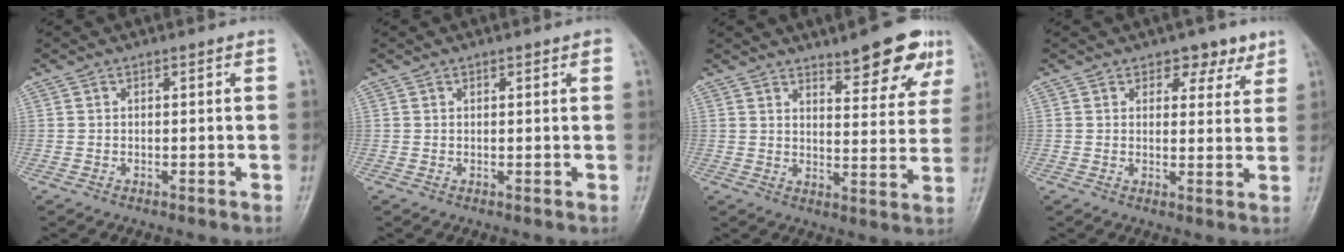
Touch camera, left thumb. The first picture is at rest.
{"total": 1.2, "force": [0.7, 0.4, 0.9], "torque": [-0.010, 0.000, 0.007]}
{"total": 11.5, "force": [7.7, 3.5, 7.8], "torque": [-0.065, -0.042, 0.104]}
{"total": 4.8, "force": [3.3, 2.9, 2.0], "torque": [0.007, -0.017, 0.044]}